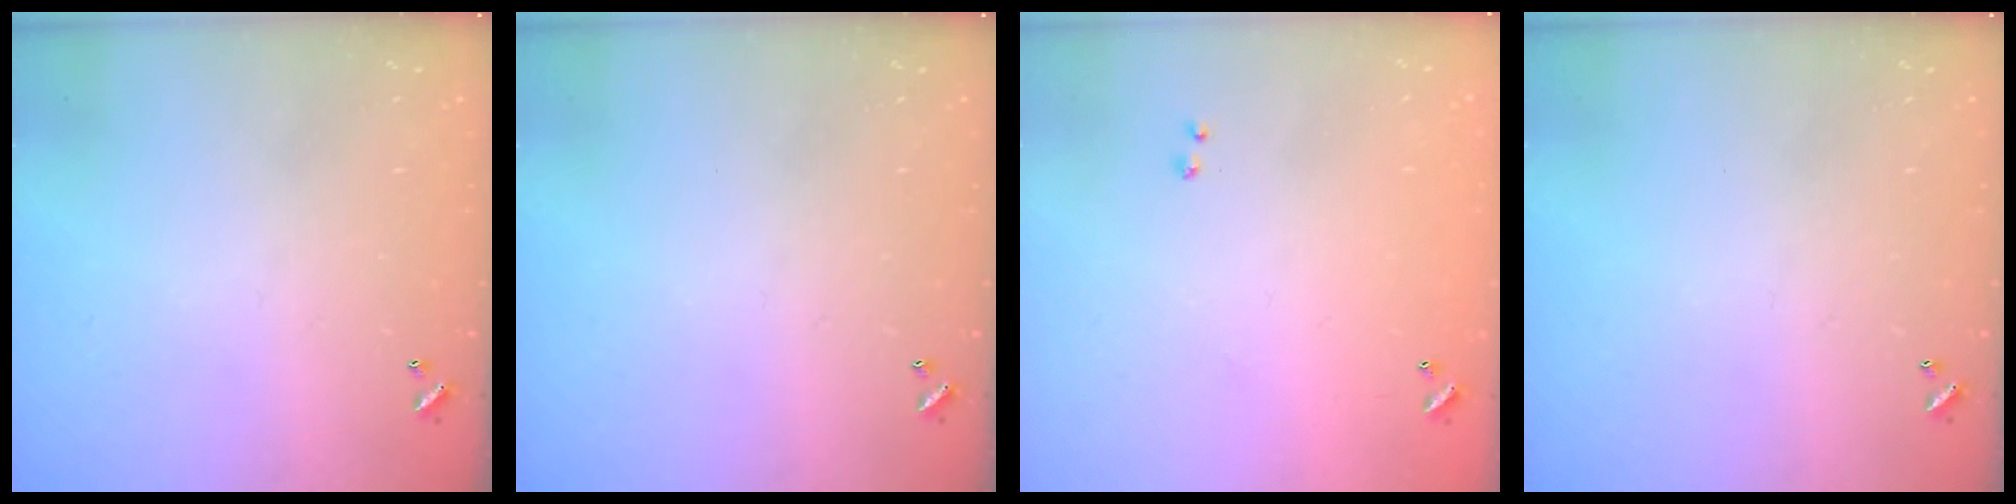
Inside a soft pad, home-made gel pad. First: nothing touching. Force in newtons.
{"total": 0.0}
{"total": 8.2, "press": 8.2, "slide": 0.5}
{"total": 0.0}